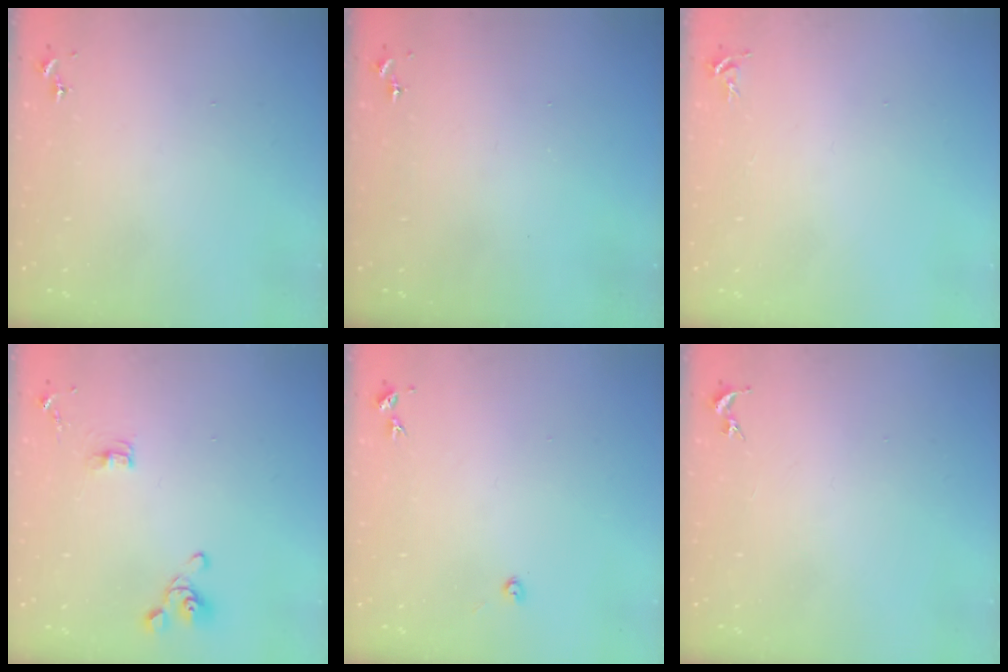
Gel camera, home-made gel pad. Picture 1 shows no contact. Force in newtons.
{"total": 0.0}
{"total": 4.4, "press": 4.4, "slide": 0.6}
{"total": 7.7, "press": 7.3, "slide": 2.3}
{"total": 2.2, "press": 2.2, "slide": 0.3}
{"total": 0.0}